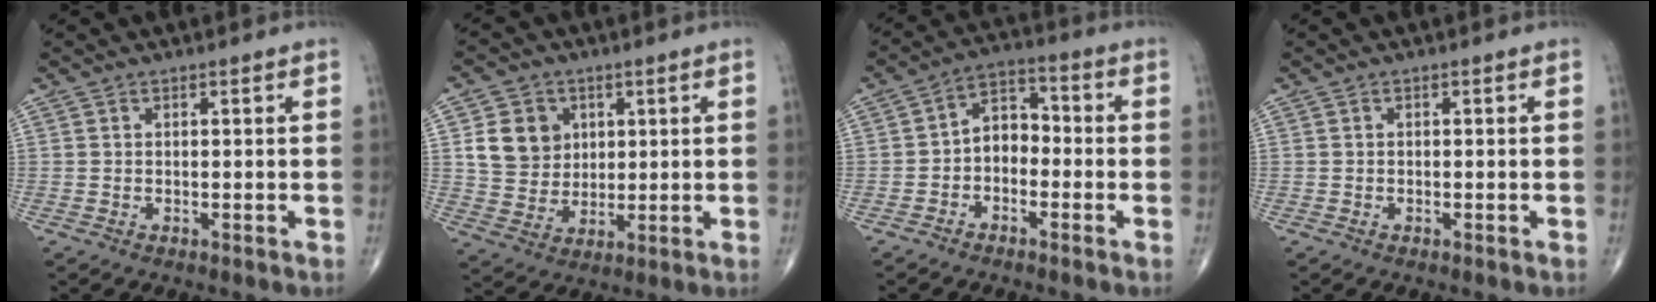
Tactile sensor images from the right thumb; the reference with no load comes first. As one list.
[{"total": 9.3, "force": [2.7, 7.9, 4.0], "torque": [-0.037, -0.011, 0.056]}, {"total": 6.4, "force": [-1.7, 4.6, 4.2], "torque": [-0.045, 0.037, -0.046]}, {"total": 0.0}]